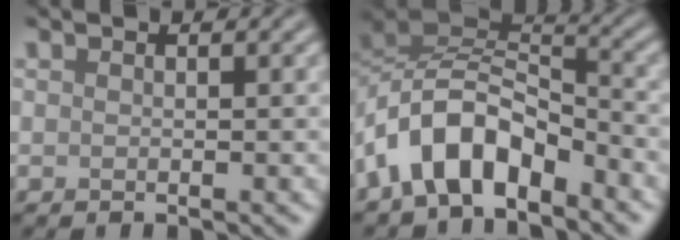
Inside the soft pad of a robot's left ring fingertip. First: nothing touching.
{"total": 7.5, "force": [-4.5, 3.9, 4.5], "torque": [-0.065, 0.007, -0.091]}